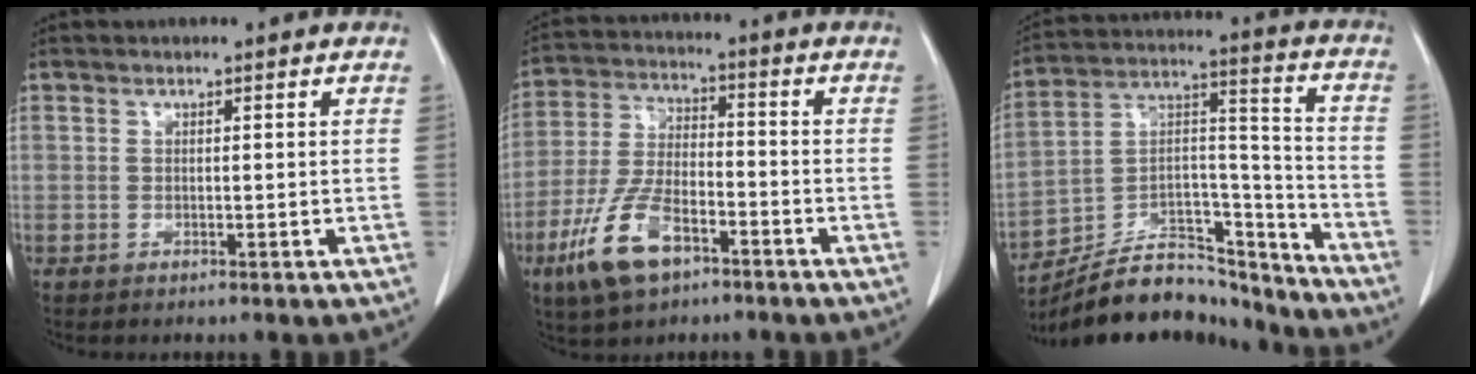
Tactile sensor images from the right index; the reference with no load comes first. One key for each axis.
{"total": 10.7, "fx": -5.8, "fy": 4.8, "fz": 7.6, "tx": -0.176, "ty": -0.002, "tz": -0.110}
{"total": 19.1, "fx": -17.4, "fy": 6.0, "fz": 5.3, "tx": -0.100, "ty": 0.048, "tz": -0.284}